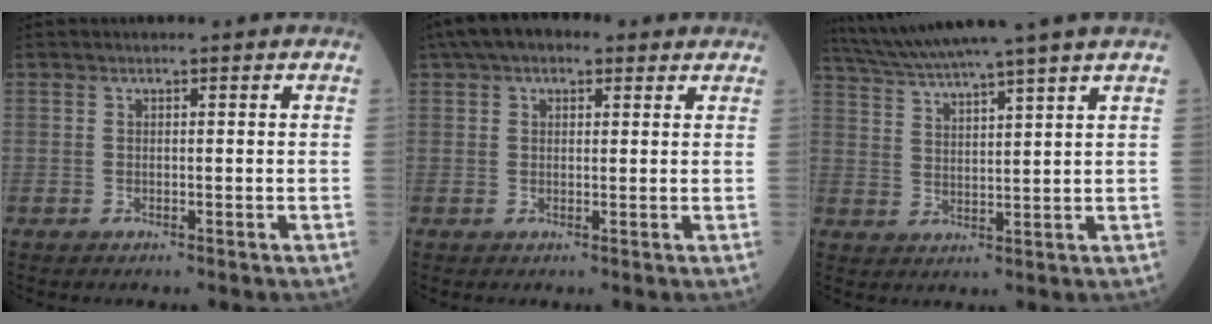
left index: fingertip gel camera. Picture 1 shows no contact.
{"total": 6.7, "force": [4.2, 3.3, 4.0], "torque": [-0.069, 0.042, 0.065]}
{"total": 11.6, "force": [10.0, -2.3, 5.4], "torque": [-0.097, 0.010, 0.162]}